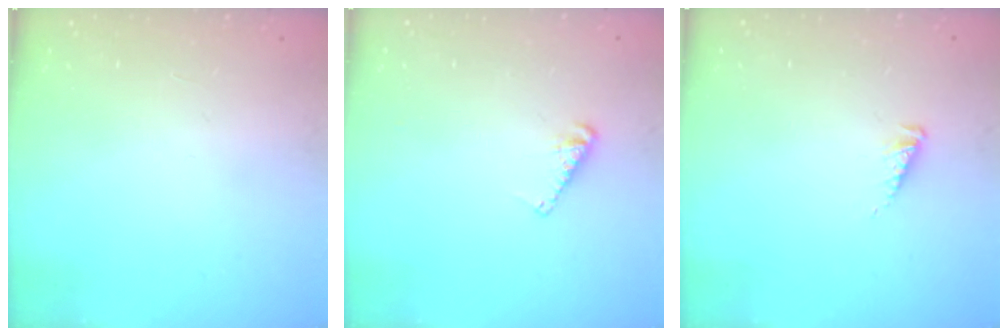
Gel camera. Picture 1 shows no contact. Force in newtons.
{"total": 4.9, "press": 4.8, "slide": 0.7}
{"total": 2.5, "press": 2.4, "slide": 0.4}